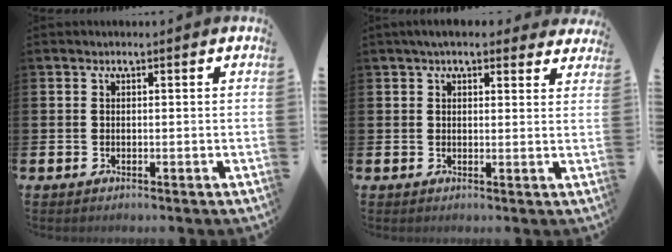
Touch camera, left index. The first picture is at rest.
{"total": 4.1, "force": [3.5, 1.3, 1.6], "torque": [-0.026, -0.009, 0.062]}